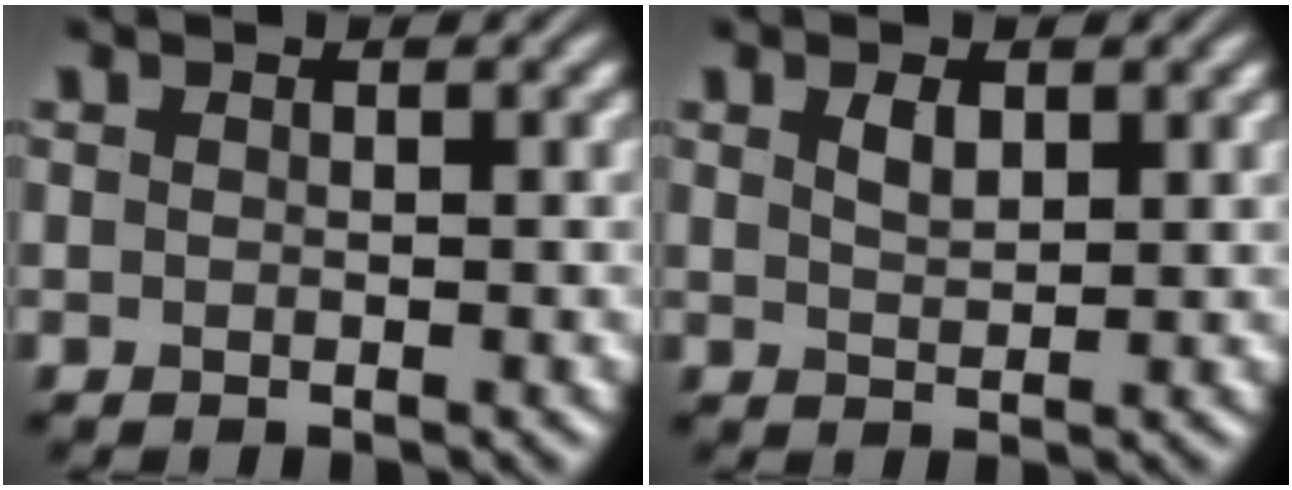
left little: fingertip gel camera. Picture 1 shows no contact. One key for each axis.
{"total": 1.7, "fx": 0.9, "fy": 0.8, "fz": 1.1, "tx": -0.023, "ty": 0.001, "tz": 0.021}